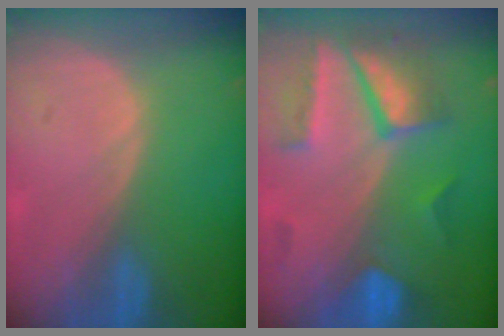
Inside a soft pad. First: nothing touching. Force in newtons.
{"total": 8.7, "press": 7.8, "slide": 3.9}